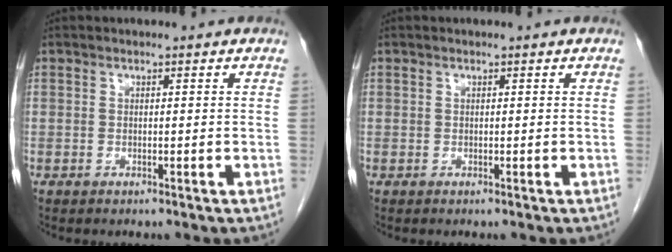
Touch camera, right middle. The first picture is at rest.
{"total": 0.0}